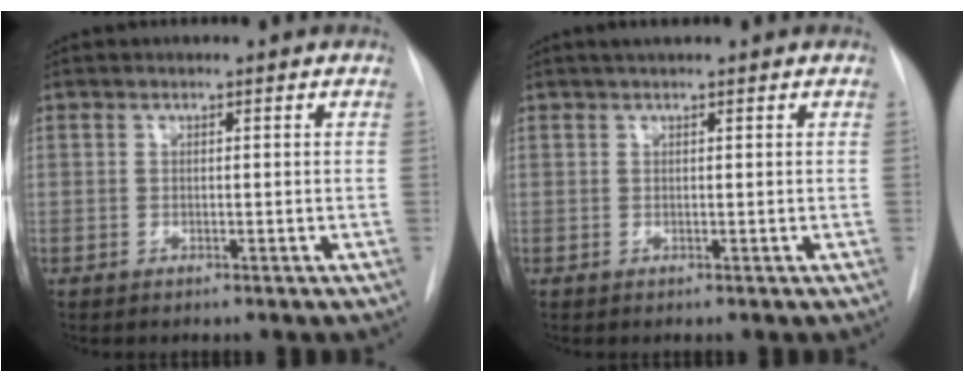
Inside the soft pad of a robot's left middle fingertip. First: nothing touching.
{"total": 1.9, "force": [1.5, 0.2, 1.1], "torque": [-0.019, 0.014, 0.024]}